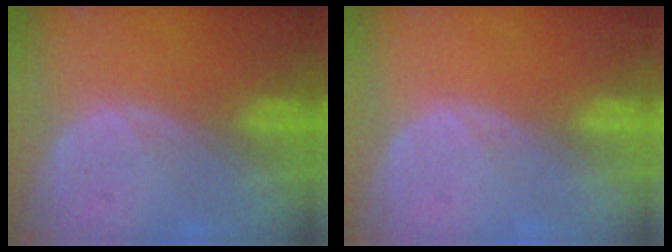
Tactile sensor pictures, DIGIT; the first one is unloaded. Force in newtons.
{"total": 0.0}